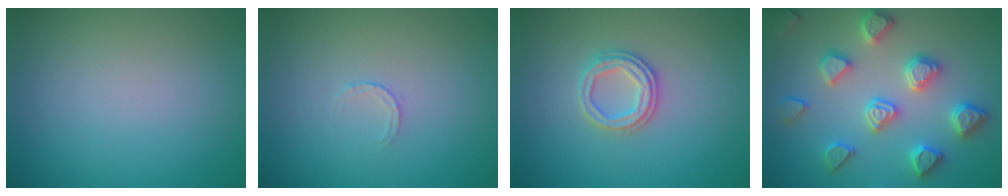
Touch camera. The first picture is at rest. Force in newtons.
{"total": 0.6, "press": 0.4, "slide": 0.4}
{"total": 2.5, "press": 2.4, "slide": 0.6}
{"total": 4.7, "press": 4.6, "slide": 0.6}